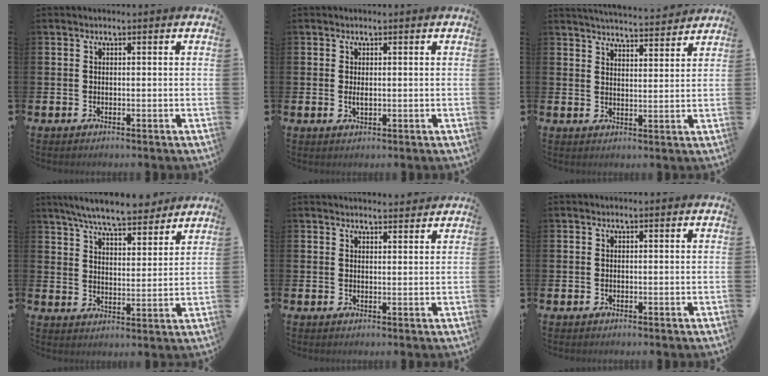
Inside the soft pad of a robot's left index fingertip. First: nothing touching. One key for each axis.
{"total": 1.2, "fx": 0.2, "fy": 0.4, "fz": 1.1, "tx": -0.019, "ty": 0.001, "tz": 0.001}
{"total": 4.6, "fx": 4.6, "fy": -0.1, "fz": 0.3, "tx": -0.015, "ty": -0.034, "tz": 0.080}
{"total": 7.9, "fx": 7.4, "fy": 1.0, "fz": 2.6, "tx": -0.073, "ty": -0.037, "tz": 0.132}
{"total": 2.3, "fx": 2.3, "fy": 0.1, "fz": -0.1, "tx": 0.007, "ty": -0.015, "tz": 0.039}
{"total": 0.0}